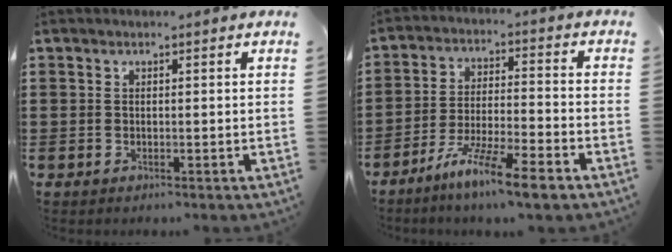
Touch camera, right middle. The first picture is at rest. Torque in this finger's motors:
{"motor_torque": [2.14, 0.00, 0.91, 0.21]}